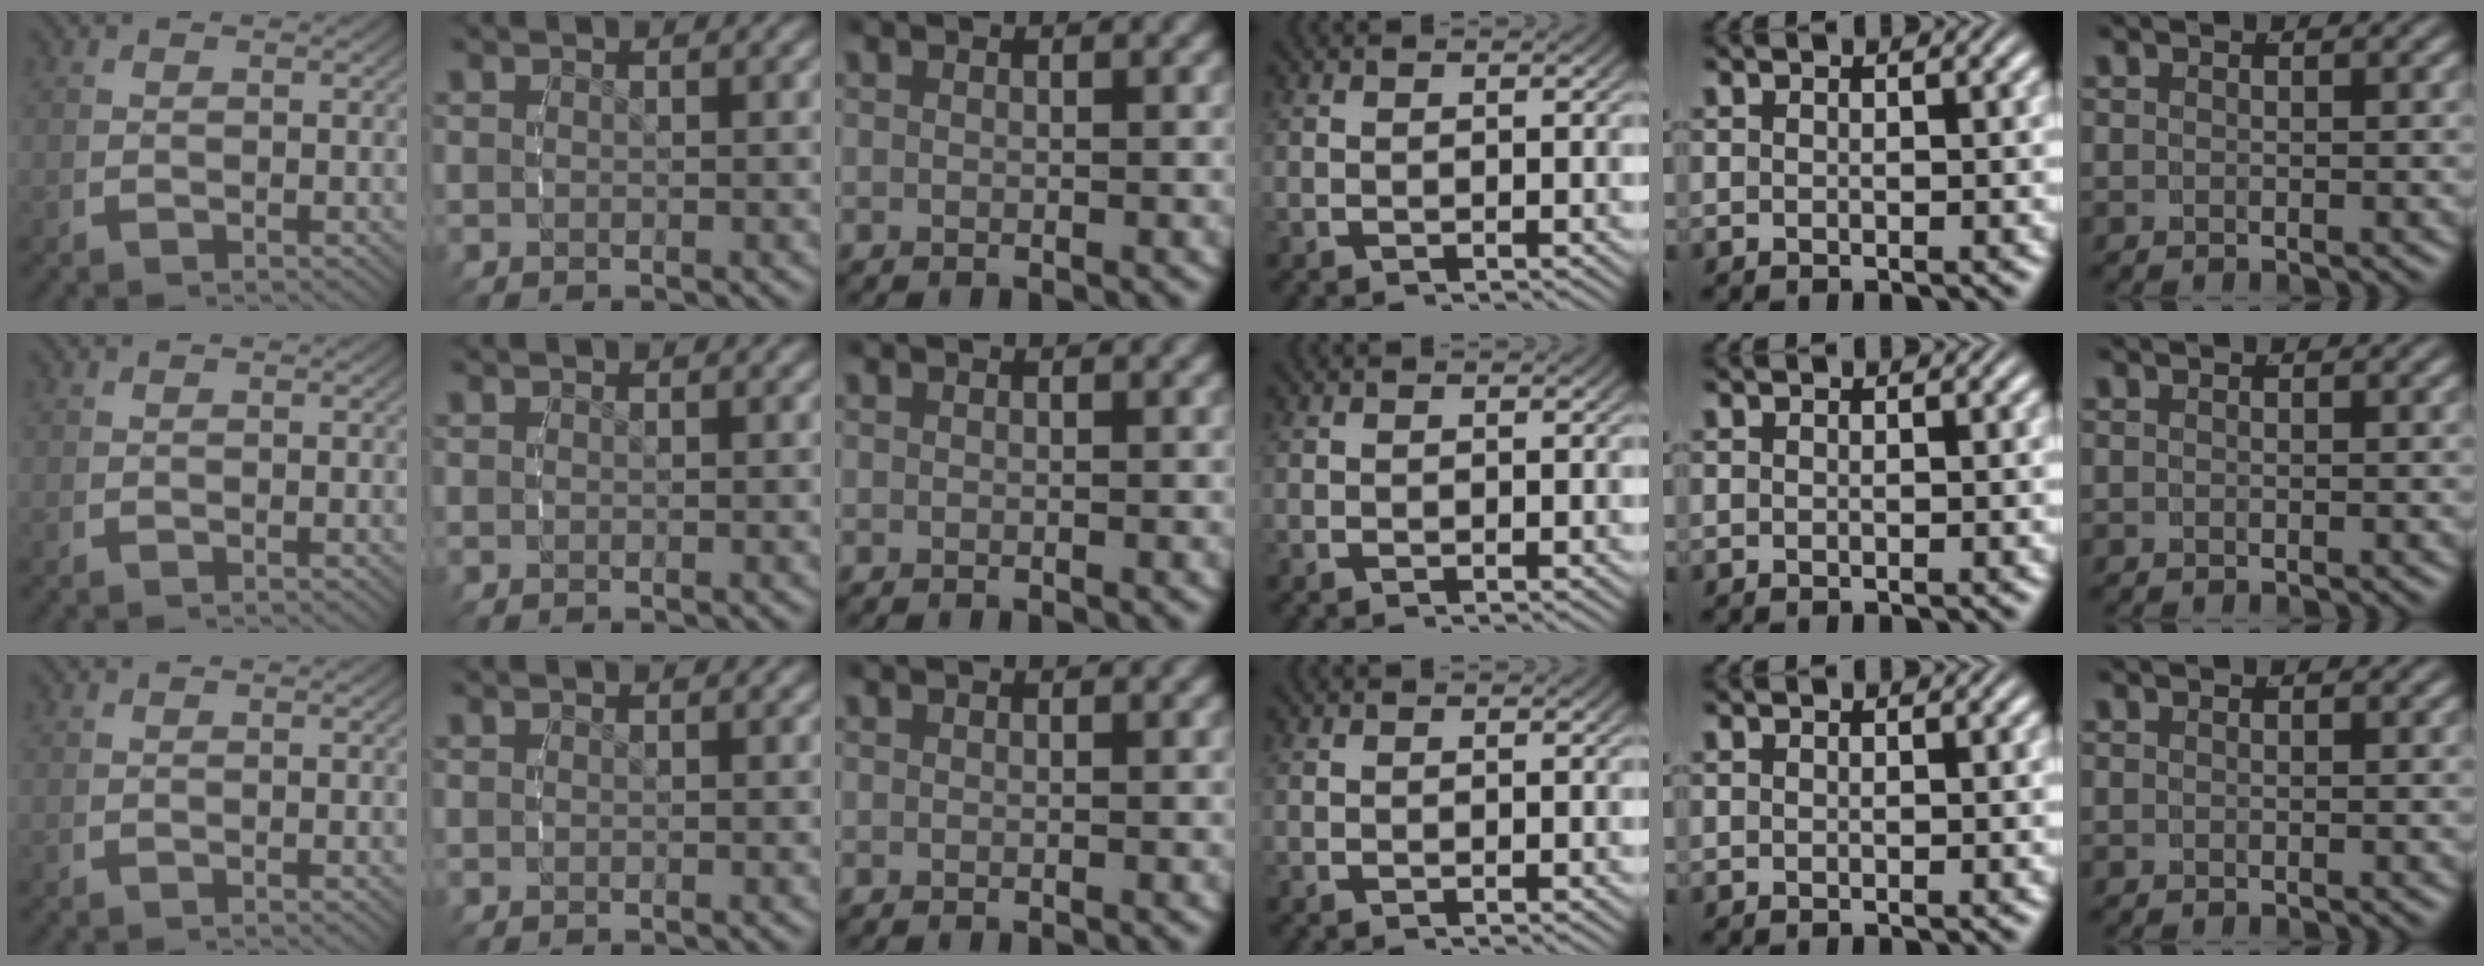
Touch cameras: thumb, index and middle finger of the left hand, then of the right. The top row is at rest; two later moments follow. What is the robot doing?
{"motion": "reach", "object": "photo album"}